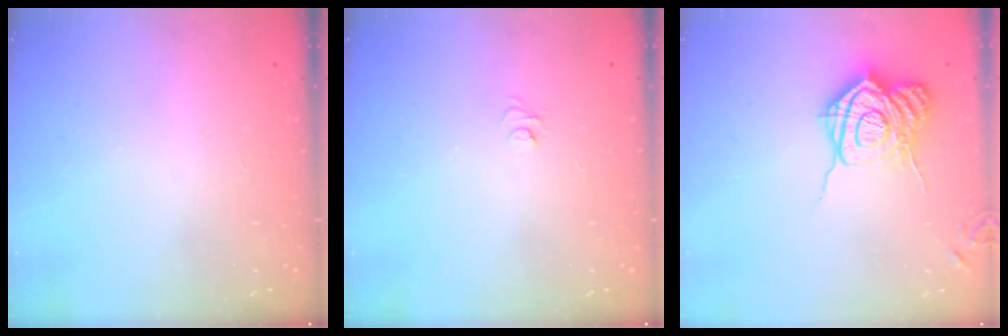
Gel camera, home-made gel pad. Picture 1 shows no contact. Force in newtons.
{"total": 4.0, "press": 4.0, "slide": 0.4}
{"total": 16.7, "press": 16.7, "slide": 0.6}